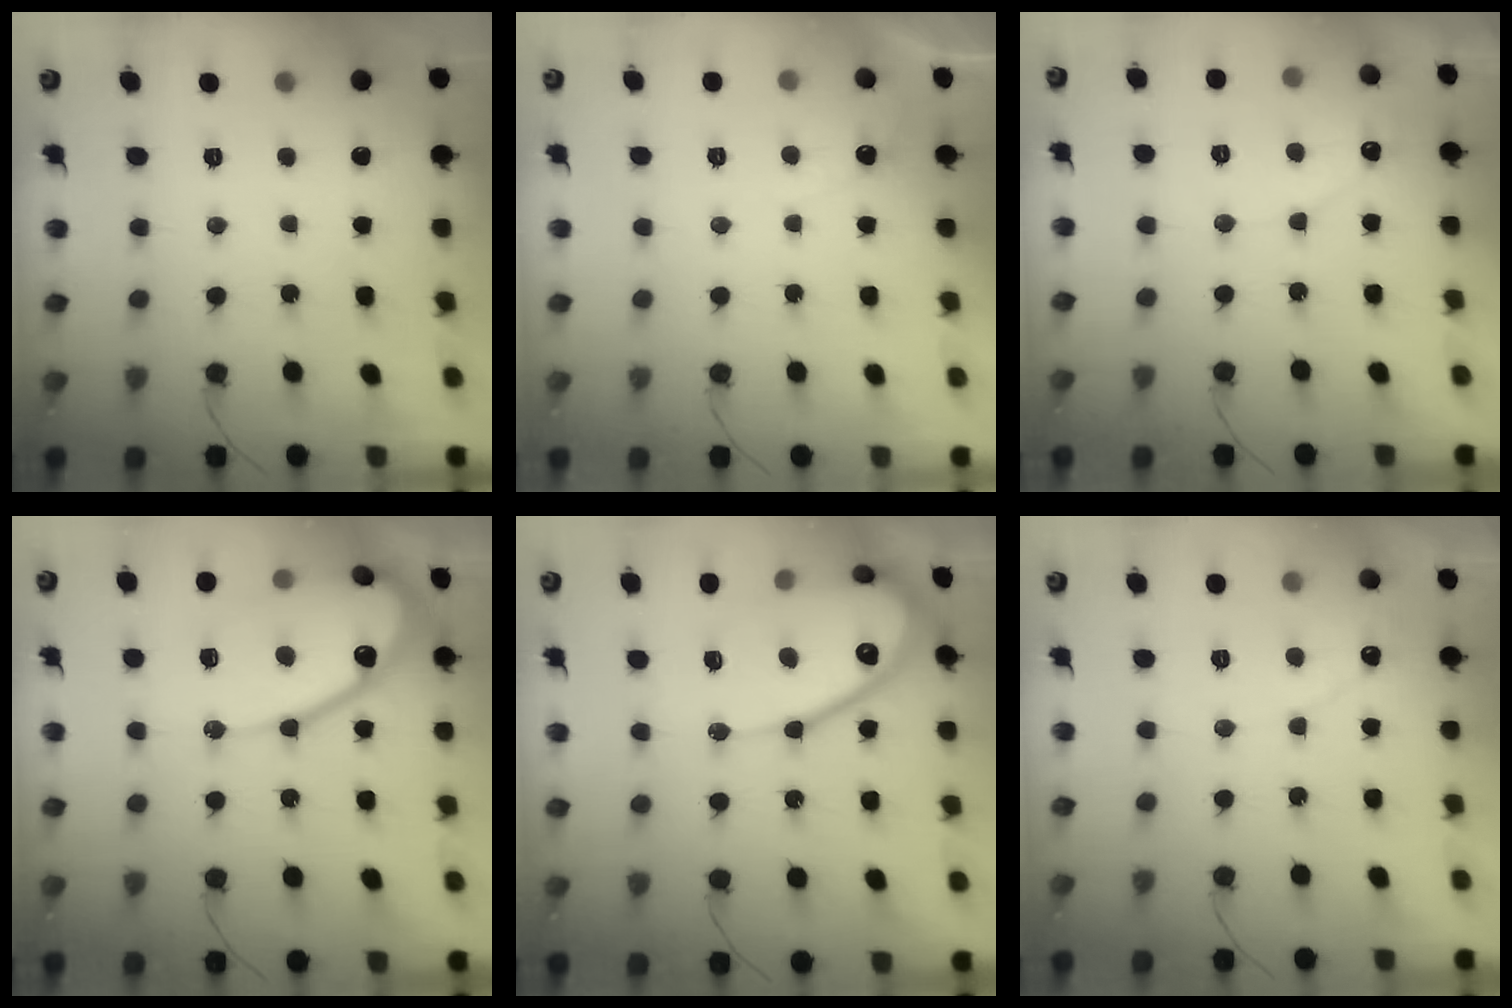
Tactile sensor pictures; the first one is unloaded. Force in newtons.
{"total": 2.3, "press": 2.3, "slide": 0.1}
{"total": 5.1, "press": 5.1, "slide": 0.4}
{"total": 19.0, "press": 18.9, "slide": 1.8}
{"total": 18.6, "press": 18.5, "slide": 1.7}
{"total": 3.7, "press": 3.7, "slide": 0.2}